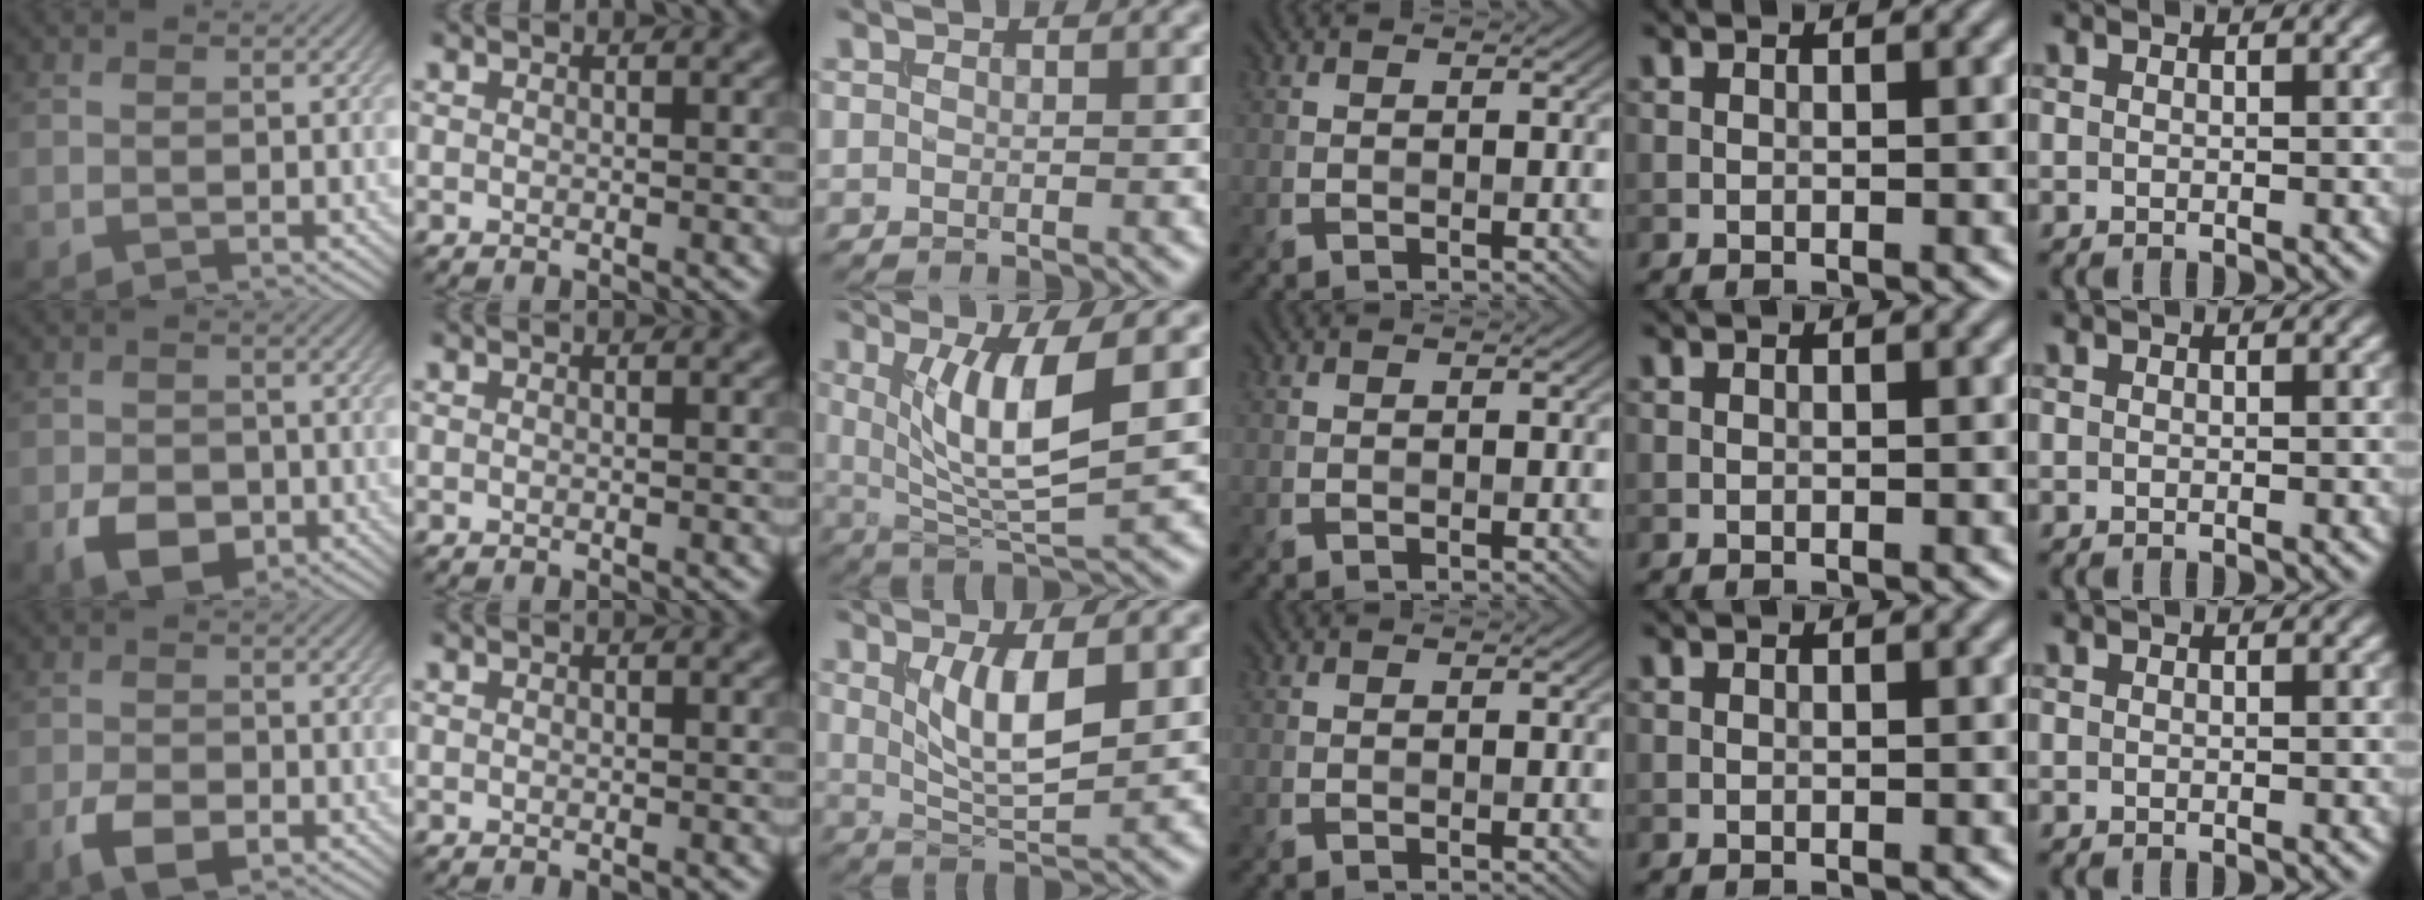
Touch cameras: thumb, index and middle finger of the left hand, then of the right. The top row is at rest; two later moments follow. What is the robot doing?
{"motion": "extract", "object": "file holder"}